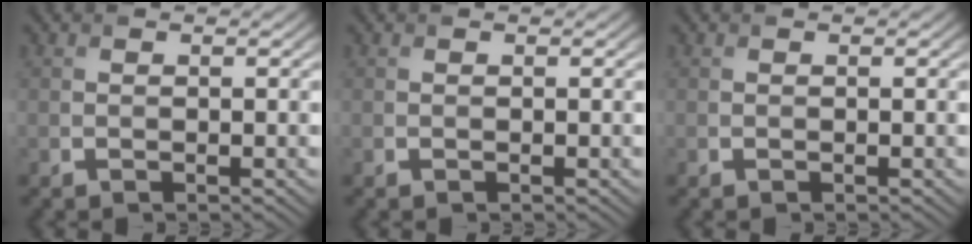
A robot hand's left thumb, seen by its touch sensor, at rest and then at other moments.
{"total": 0.0}
{"total": 0.0}